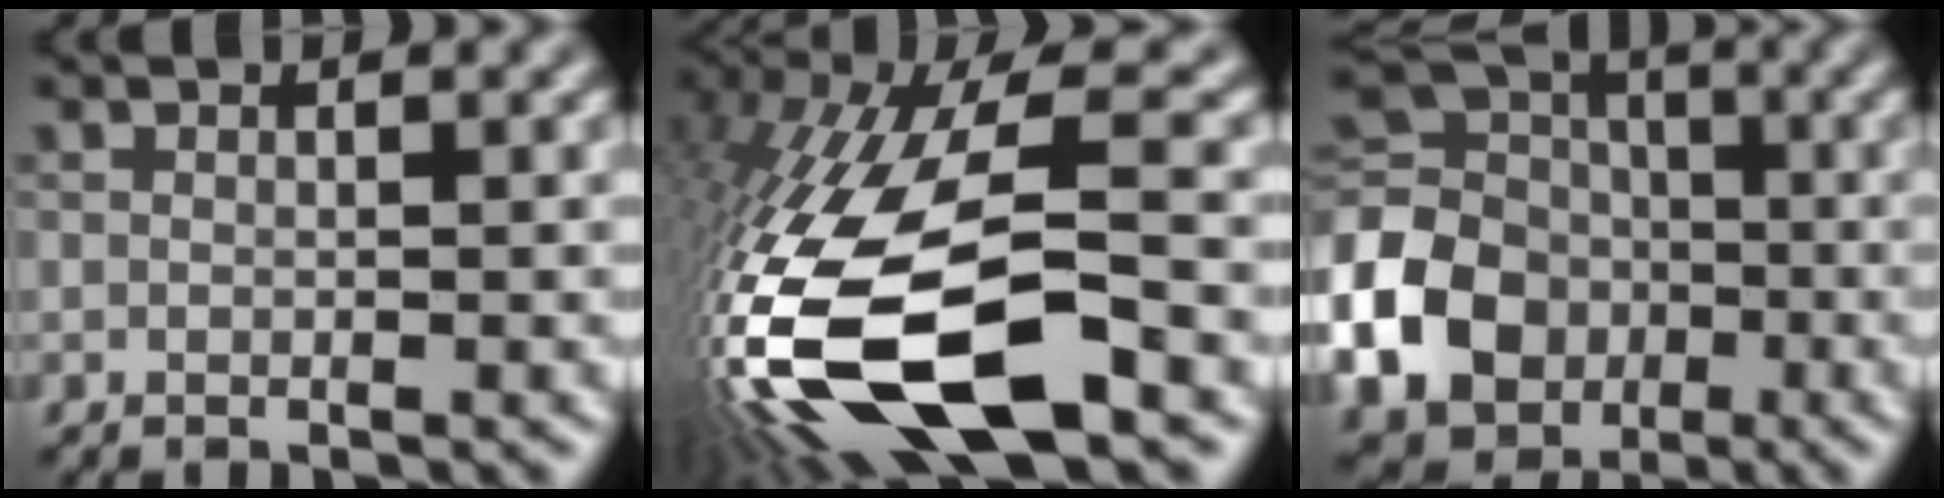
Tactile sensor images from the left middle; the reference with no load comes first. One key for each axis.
{"total": 17.0, "fx": -5.8, "fy": 5.7, "fz": 14.9, "tx": -0.318, "ty": -0.014, "tz": -0.107}
{"total": 10.8, "fx": -3.6, "fy": 8.7, "fz": 5.2, "tx": -0.134, "ty": -0.003, "tz": -0.085}